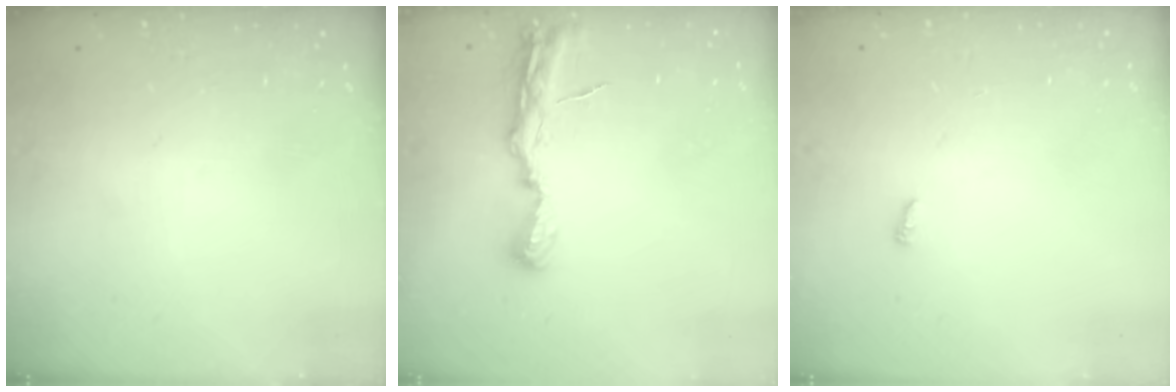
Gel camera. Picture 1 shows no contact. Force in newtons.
{"total": 7.6, "press": 7.6, "slide": 0.9}
{"total": 3.4, "press": 3.3, "slide": 0.6}